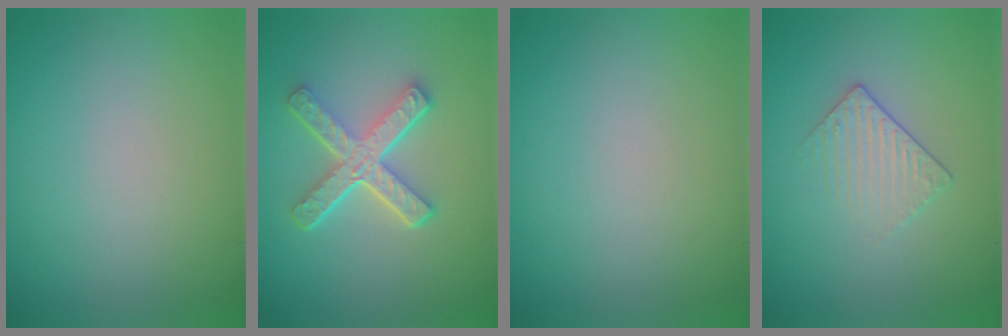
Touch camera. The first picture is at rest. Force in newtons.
{"total": 5.3, "press": 3.7, "slide": 3.9}
{"total": 0.0}
{"total": 1.5, "press": 1.0, "slide": 1.1}